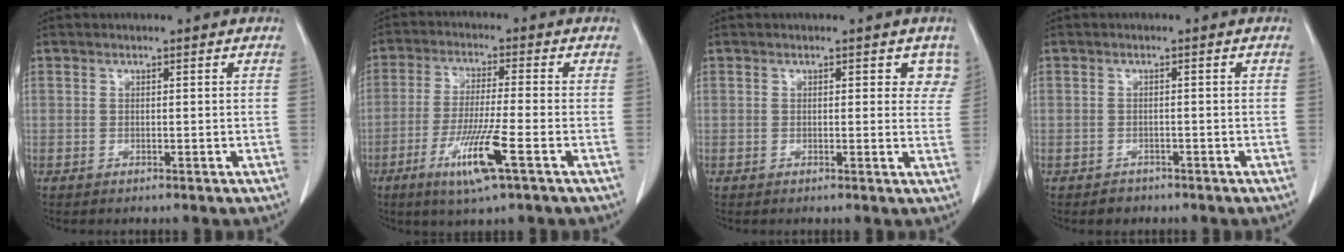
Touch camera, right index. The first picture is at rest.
{"total": 9.1, "force": [-4.2, -0.2, 8.1], "torque": [-0.161, -0.017, -0.076]}
{"total": 3.3, "force": [1.7, 1.8, 2.1], "torque": [0.000, 0.000, 0.009]}
{"total": 1.7, "force": [-1.2, 1.2, 0.0], "torque": [-0.004, 0.004, -0.017]}